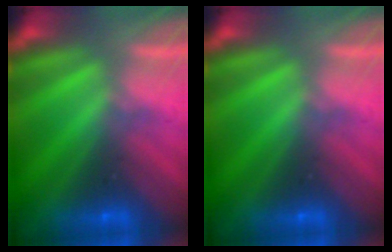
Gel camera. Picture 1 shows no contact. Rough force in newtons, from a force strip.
{"total": 0.0}